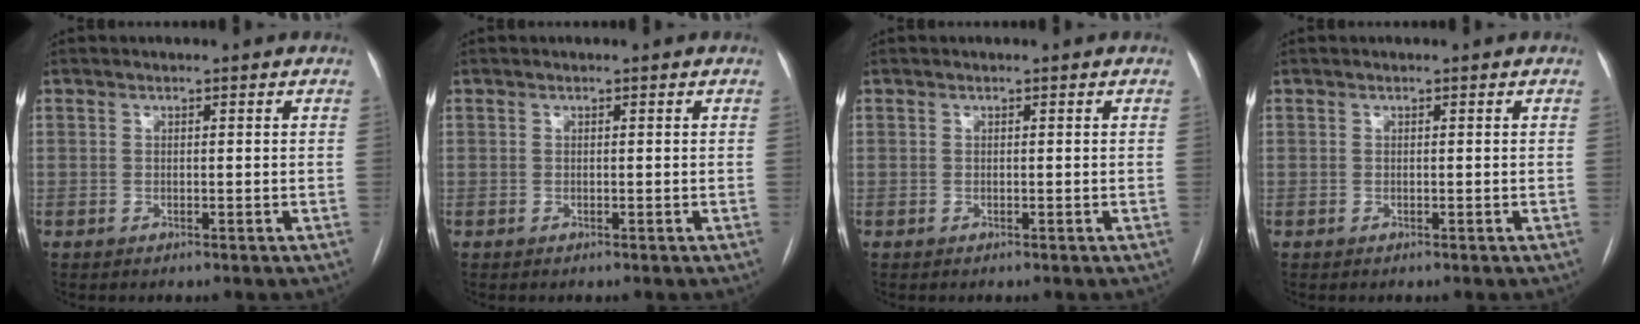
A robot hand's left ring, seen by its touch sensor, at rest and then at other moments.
{"total": 0.0}
{"total": 0.0}
{"total": 0.0}